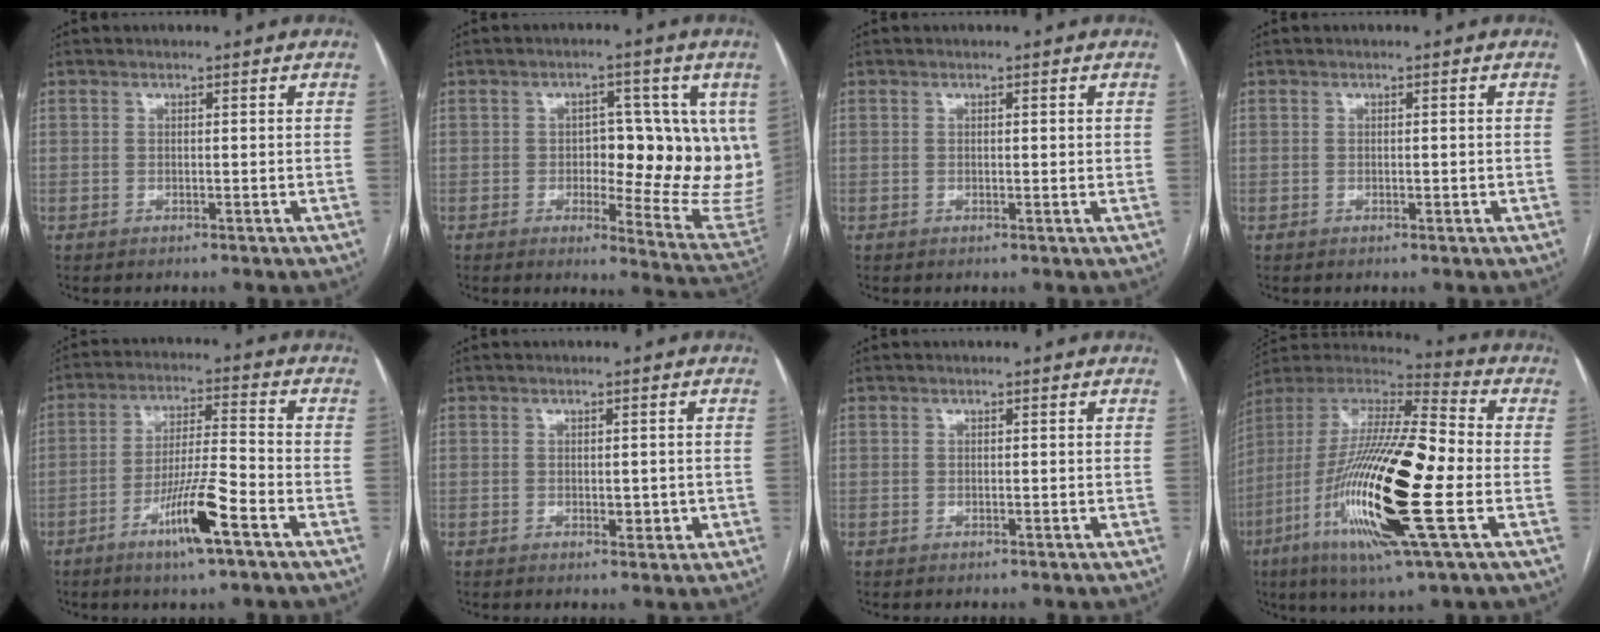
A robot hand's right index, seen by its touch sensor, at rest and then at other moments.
{"total": 15.1, "force": [1.5, 6.0, 13.7], "torque": [-0.152, 0.001, 0.024]}
{"total": 0.9, "force": [0.2, 0.2, 0.9], "torque": [-0.013, 0.000, 0.002]}
{"total": 0.7, "force": [-0.3, 0.2, 0.7], "torque": [-0.012, 0.000, -0.002]}
{"total": 10.3, "force": [-5.3, 0.3, 8.8], "torque": [-0.161, -0.008, -0.095]}
{"total": 2.3, "force": [-0.5, 1.1, 1.9], "torque": [-0.028, -0.001, -0.001]}
{"total": 0.0}
{"total": 26.4, "force": [-6.7, 3.6, 25.3], "torque": [-0.518, -0.036, -0.128]}